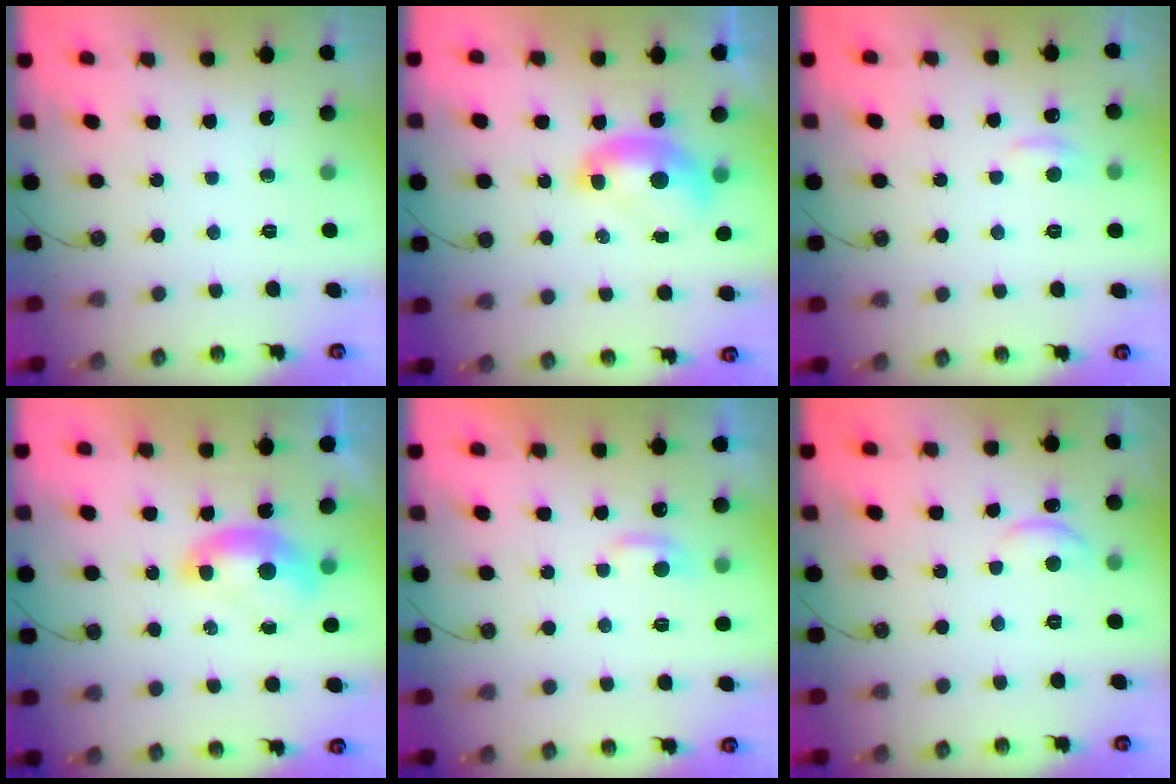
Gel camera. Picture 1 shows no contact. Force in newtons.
{"total": 2.3, "press": 2.3, "slide": 0.3}
{"total": 1.2, "press": 1.0, "slide": 0.7}
{"total": 2.0, "press": 2.0, "slide": 0.4}
{"total": 0.0}
{"total": 0.5, "press": 0.4, "slide": 0.3}